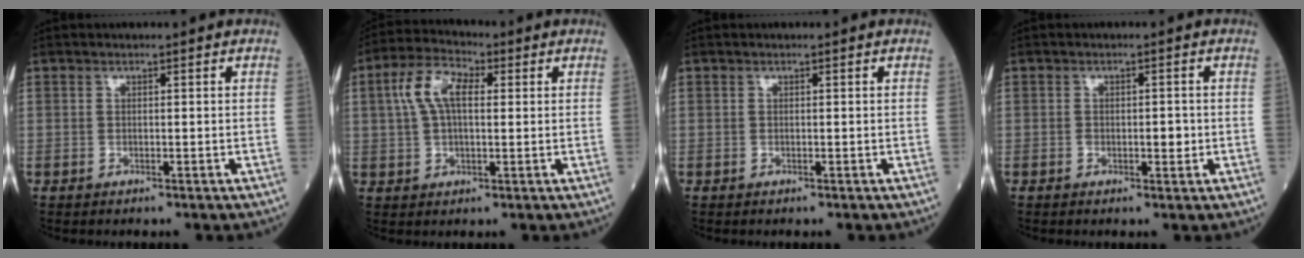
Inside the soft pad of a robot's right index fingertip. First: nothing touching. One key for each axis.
{"total": 7.6, "fx": 1.9, "fy": 3.4, "fz": 6.5, "tx": -0.143, "ty": 0.024, "tz": 0.036}
{"total": 0.0}
{"total": 2.3, "fx": -0.4, "fy": 1.0, "fz": 2.0, "tx": -0.031, "ty": 0.001, "tz": -0.003}